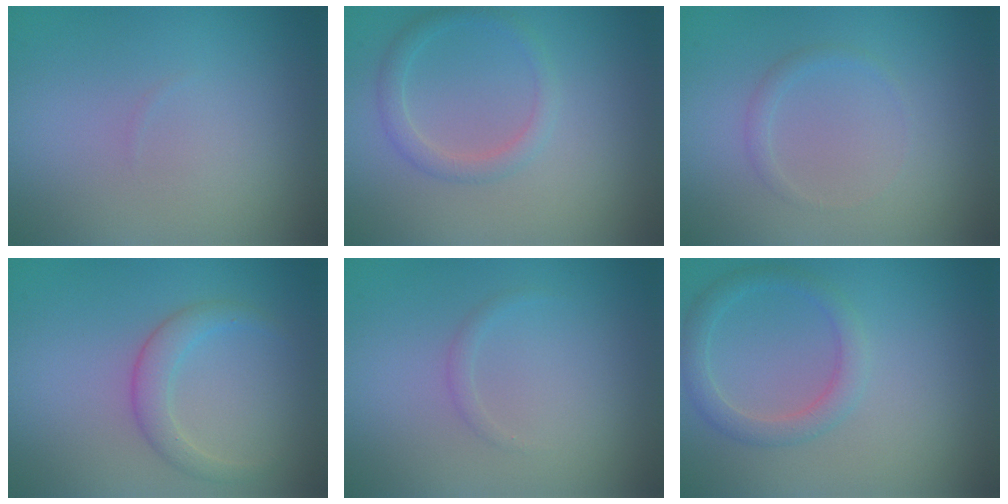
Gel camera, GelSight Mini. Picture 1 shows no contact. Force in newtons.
{"total": 1.9, "press": 1.9, "slide": 0.1}
{"total": 0.9, "press": 0.9, "slide": 0.1}
{"total": 2.3, "press": 2.3, "slide": 0.1}
{"total": 0.7, "press": 0.7, "slide": 0.0}
{"total": 2.3, "press": 2.3, "slide": 0.1}